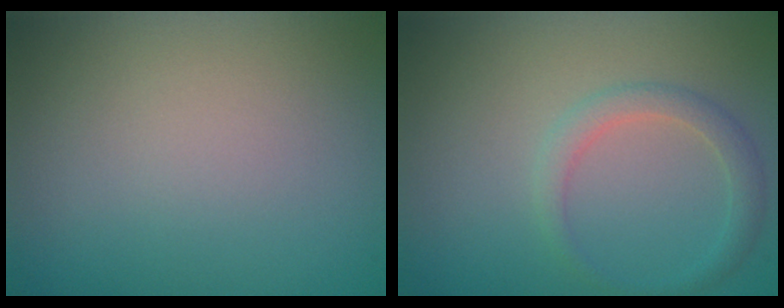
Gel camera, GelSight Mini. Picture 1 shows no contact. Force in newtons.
{"total": 1.9, "press": 1.9, "slide": 0.1}